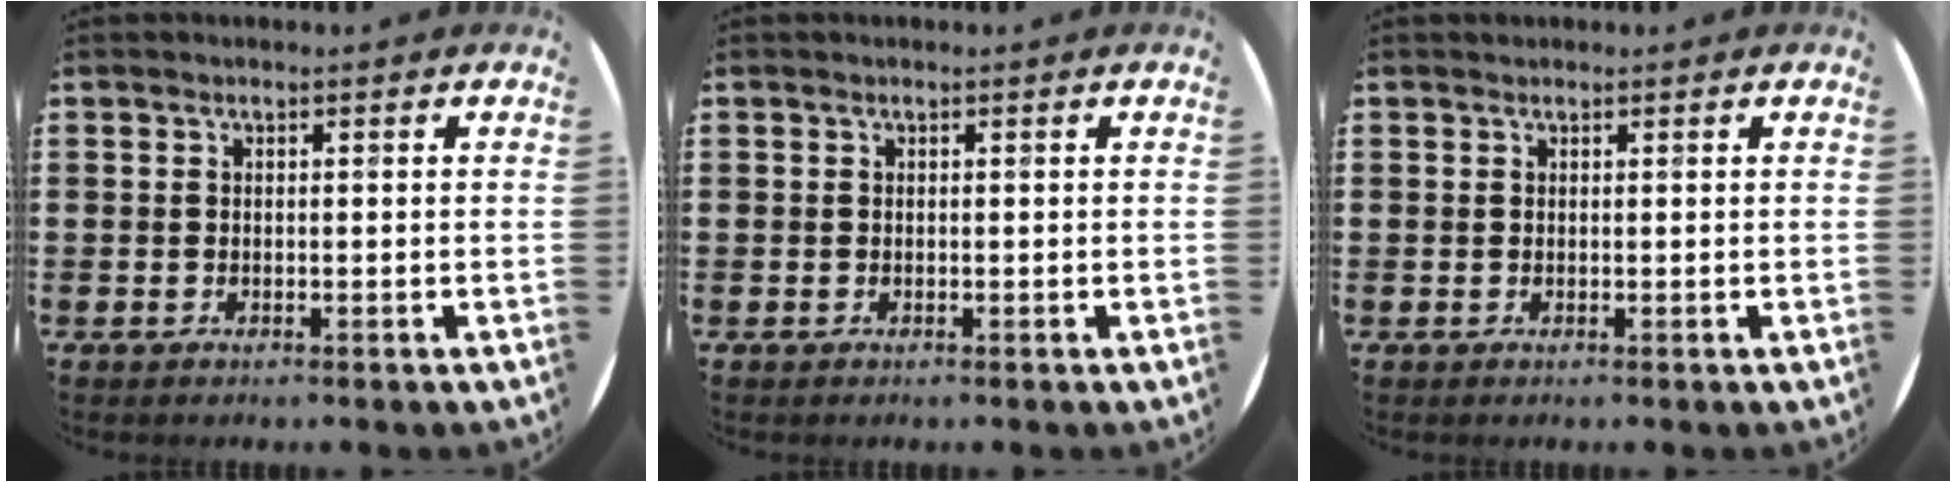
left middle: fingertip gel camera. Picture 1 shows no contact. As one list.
[{"total": 0.0}, {"total": 0.0}]